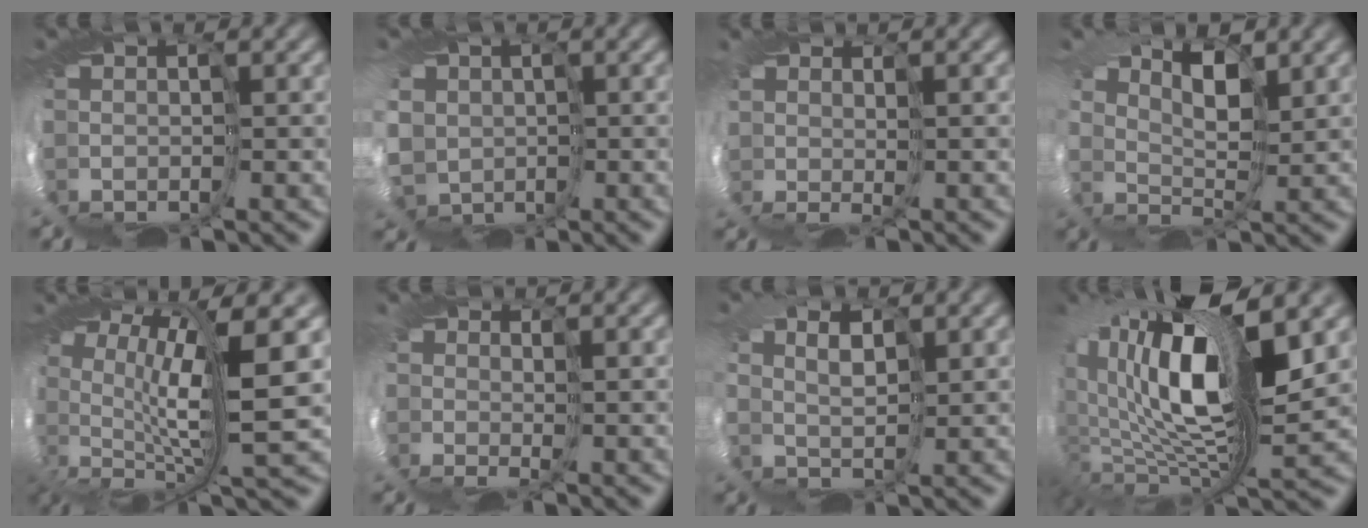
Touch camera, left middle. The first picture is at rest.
{"total": 11.9, "force": [-1.3, 10.0, 6.2], "torque": [-0.173, -0.037, -0.052]}
{"total": 1.7, "force": [1.2, 1.1, 0.6], "torque": [-0.016, 0.000, 0.024]}
{"total": 3.7, "force": [3.3, 0.7, 1.5], "torque": [-0.034, 0.014, 0.048]}
{"total": 8.4, "force": [0.8, 2.3, 8.0], "torque": [-0.172, -0.017, 0.008]}
{"total": 2.0, "force": [0.4, 1.5, 1.3], "torque": [-0.026, 0.002, 0.007]}
{"total": 4.6, "force": [2.9, 2.8, 2.2], "torque": [-0.039, 0.026, 0.036]}
{"total": 15.3, "force": [4.7, 5.7, 13.3], "torque": [-0.261, 0.000, 0.095]}